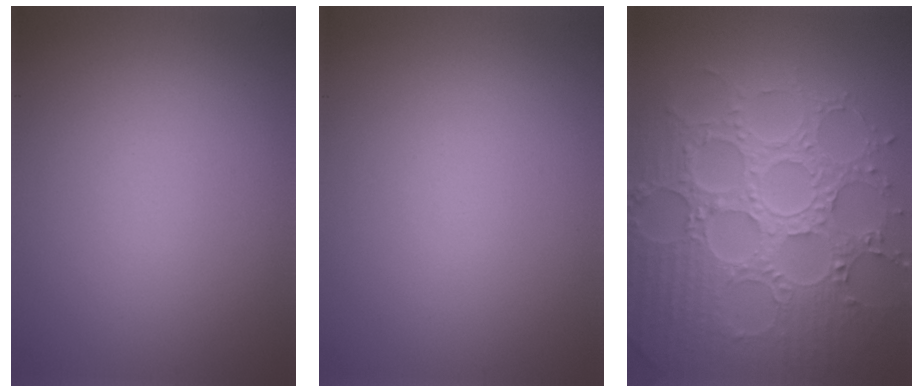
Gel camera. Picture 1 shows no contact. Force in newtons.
{"total": 0.0}
{"total": 8.8, "press": 6.6, "slide": 5.7}